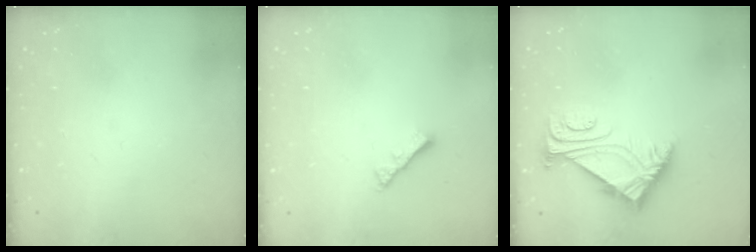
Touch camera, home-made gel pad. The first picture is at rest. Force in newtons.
{"total": 2.8, "press": 2.8, "slide": 0.6}
{"total": 5.9, "press": 5.8, "slide": 1.1}